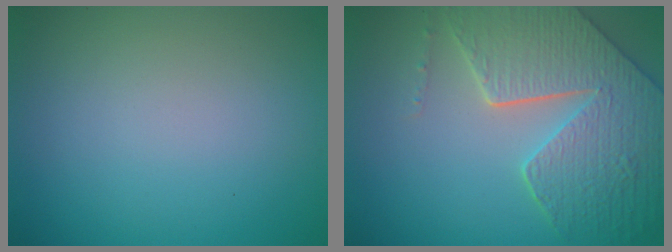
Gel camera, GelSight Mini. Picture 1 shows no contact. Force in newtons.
{"total": 8.0, "press": 6.1, "slide": 5.3}